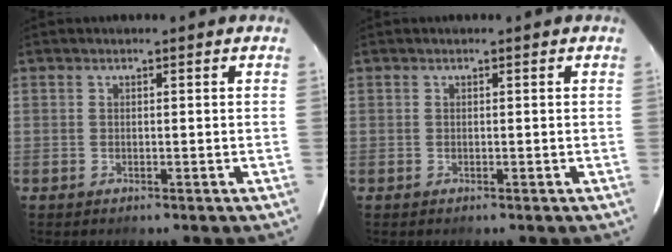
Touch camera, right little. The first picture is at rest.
{"total": 0.0}